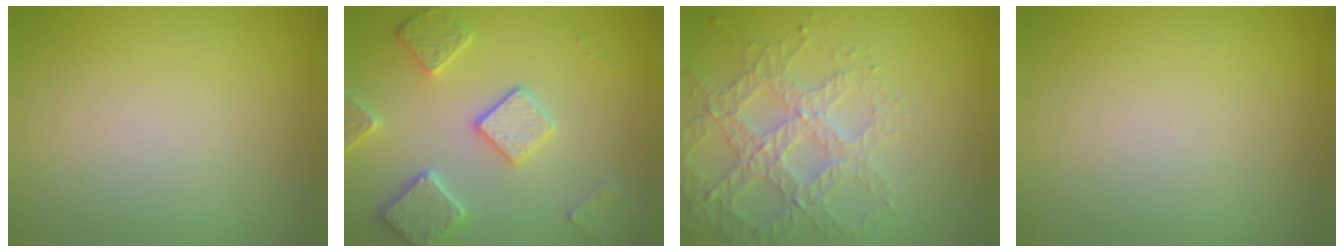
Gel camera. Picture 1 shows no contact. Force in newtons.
{"total": 5.0, "press": 3.9, "slide": 3.1}
{"total": 3.7, "press": 3.7, "slide": 0.6}
{"total": 0.0}